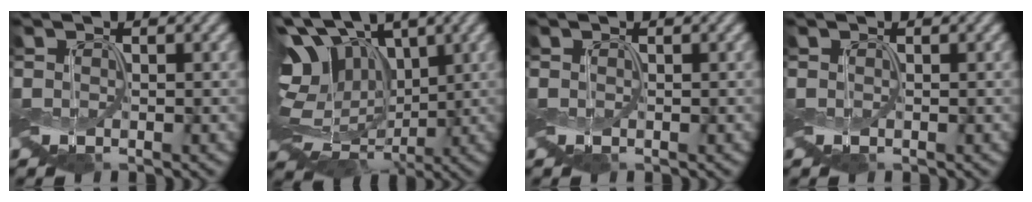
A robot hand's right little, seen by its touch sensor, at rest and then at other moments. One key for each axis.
{"total": 14.6, "fx": 3.6, "fy": 9.4, "fz": 10.6, "tx": -0.223, "ty": 0.023, "tz": 0.080}
{"total": 0.0}
{"total": 0.0}